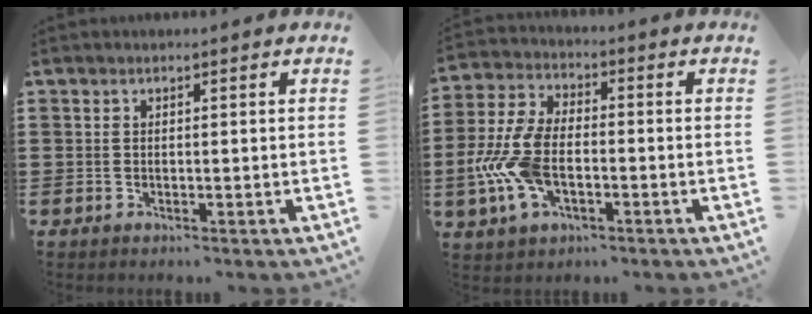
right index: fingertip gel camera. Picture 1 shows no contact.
{"total": 9.5, "force": [-2.4, 5.2, 7.6], "torque": [-0.193, -0.007, -0.051]}